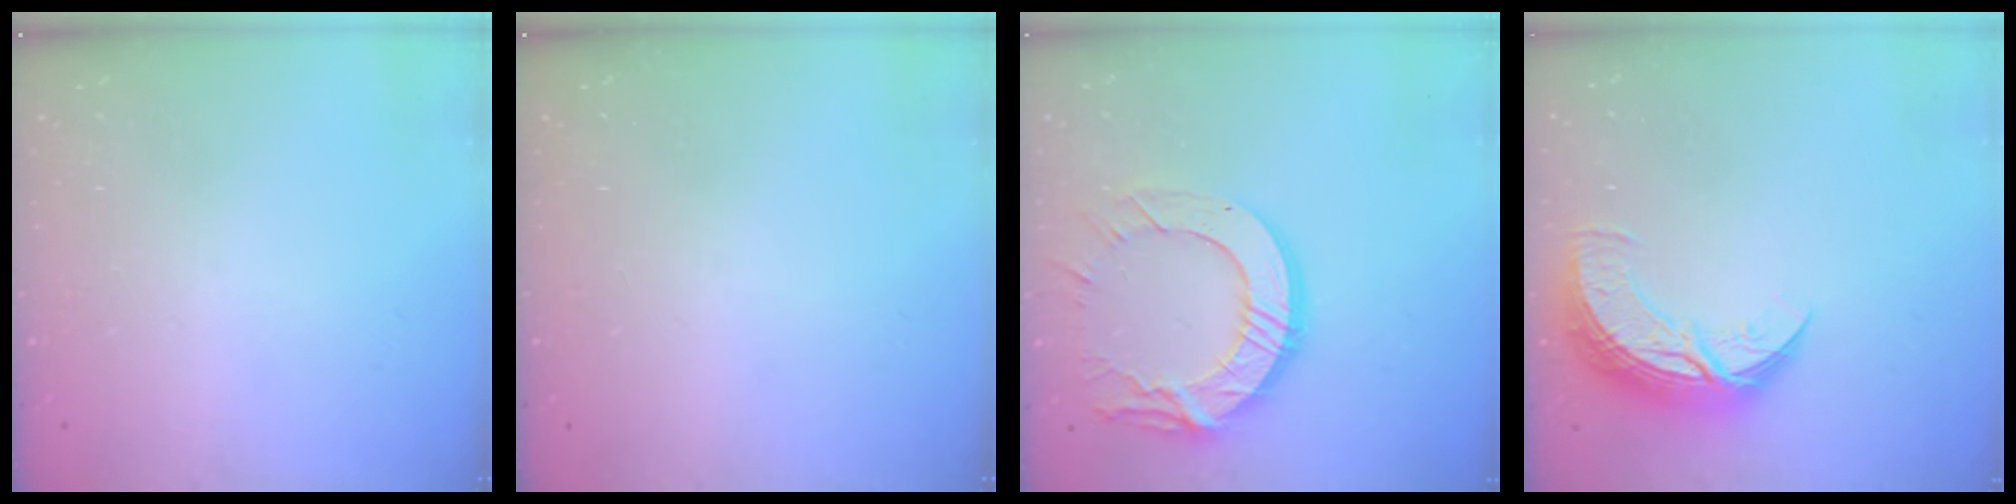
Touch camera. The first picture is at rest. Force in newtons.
{"total": 0.0}
{"total": 15.0, "press": 14.9, "slide": 1.5}
{"total": 12.7, "press": 12.6, "slide": 0.6}